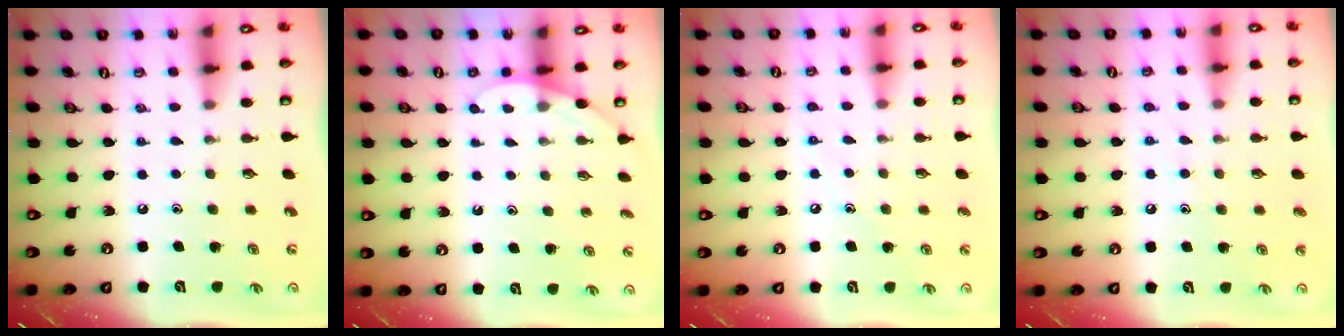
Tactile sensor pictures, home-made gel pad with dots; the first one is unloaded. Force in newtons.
{"total": 3.2, "press": 3.2, "slide": 0.3}
{"total": 4.2, "press": 4.2, "slide": 0.2}
{"total": 5.7, "press": 5.7, "slide": 0.6}